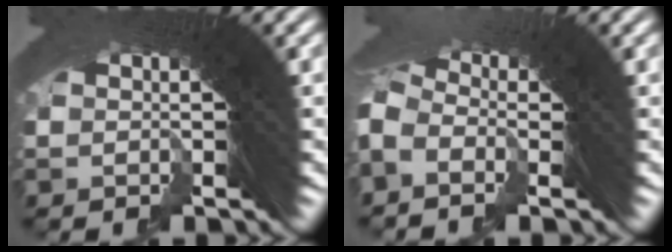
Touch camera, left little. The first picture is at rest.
{"total": 1.8, "force": [-0.6, 1.2, 1.1], "torque": [-0.009, 0.018, -0.019]}